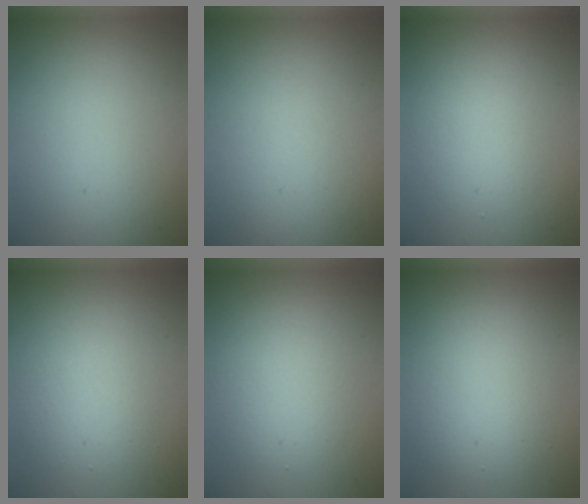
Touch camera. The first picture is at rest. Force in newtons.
{"total": 0.0}
{"total": 2.7, "press": 2.7, "slide": 0.2}
{"total": 3.6, "press": 3.5, "slide": 0.3}
{"total": 3.5, "press": 3.5, "slide": 0.2}
{"total": 4.5, "press": 4.5, "slide": 0.3}